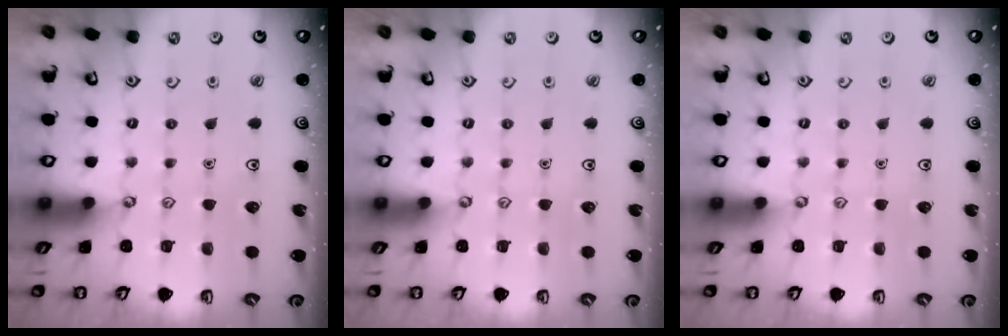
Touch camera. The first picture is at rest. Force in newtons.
{"total": 0.0}
{"total": 0.0}